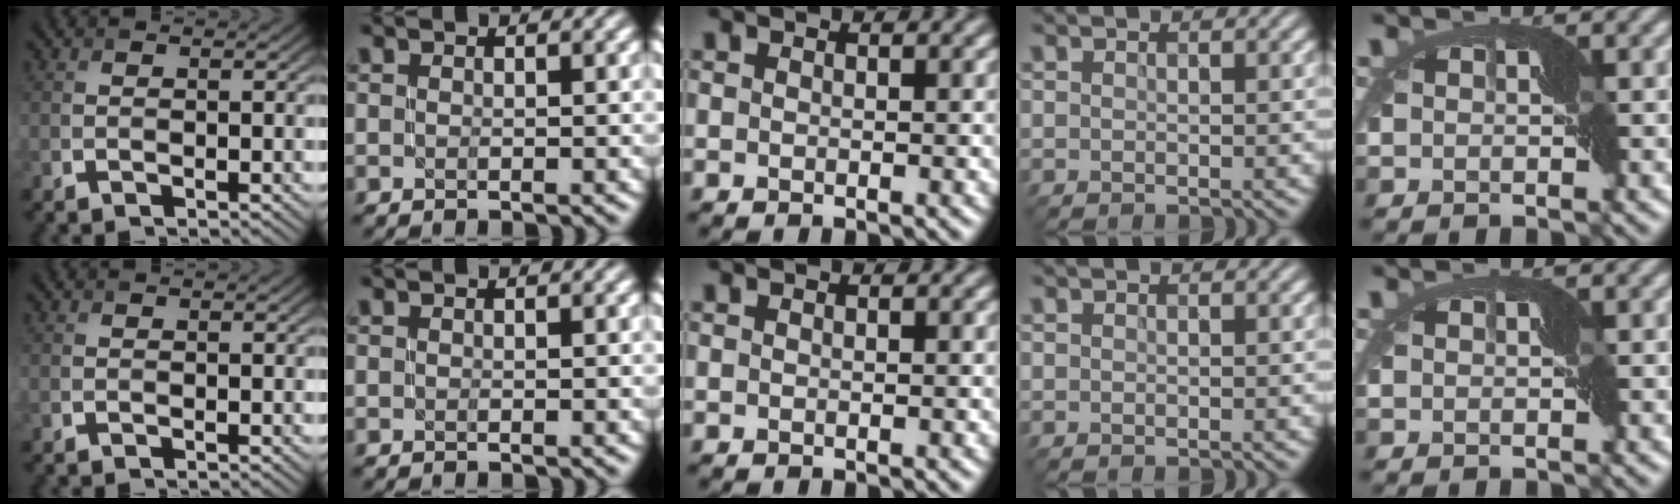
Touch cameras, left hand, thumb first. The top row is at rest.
{}